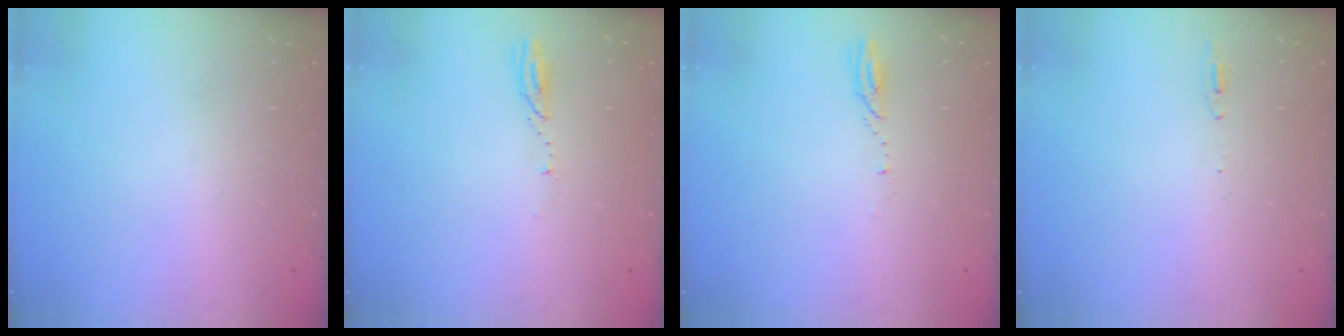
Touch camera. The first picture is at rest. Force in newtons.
{"total": 3.7, "press": 3.7, "slide": 0.4}
{"total": 3.4, "press": 3.4, "slide": 0.3}
{"total": 4.8, "press": 4.6, "slide": 1.6}